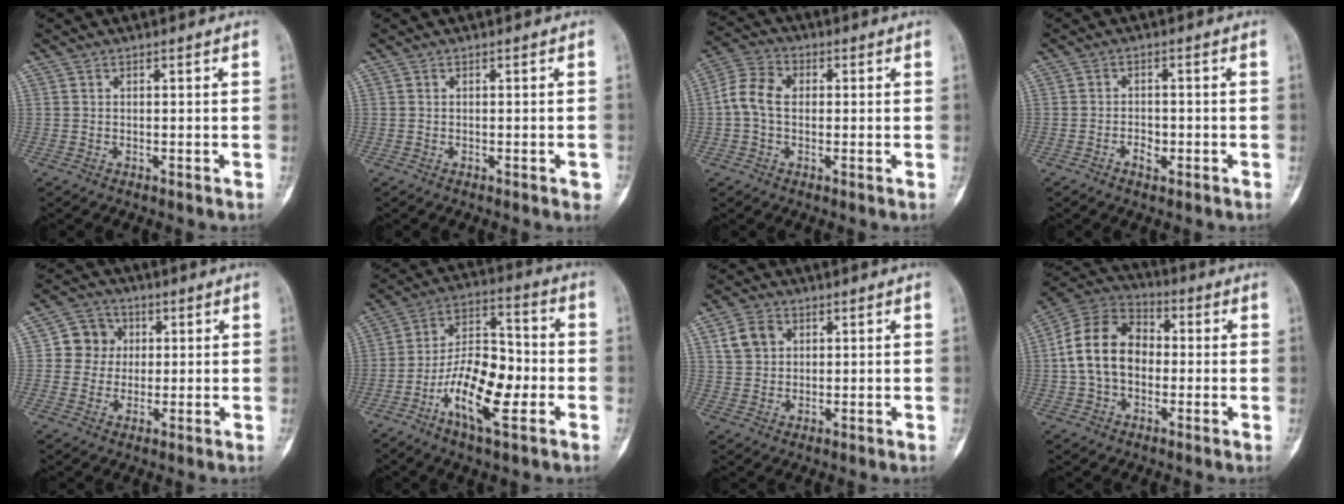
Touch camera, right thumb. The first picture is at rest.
{"total": 1.0, "force": [-0.4, 0.4, 0.8], "torque": [-0.005, -0.001, -0.005]}
{"total": 7.3, "force": [0.0, 5.2, 5.1], "torque": [-0.099, 0.024, -0.008]}
{"total": 2.6, "force": [-1.2, 1.6, 1.7], "torque": [-0.022, 0.008, -0.021]}
{"total": 7.0, "force": [1.0, 6.6, 2.0], "torque": [0.008, 0.008, 0.009]}
{"total": 15.9, "force": [-5.3, 6.5, 13.5], "torque": [-0.229, 0.033, -0.098]}
{"total": 5.6, "force": [2.1, 4.5, 2.7], "torque": [-0.034, -0.001, 0.042]}
{"total": 14.4, "force": [-0.3, 10.4, 10.0], "torque": [-0.165, 0.036, -0.015]}